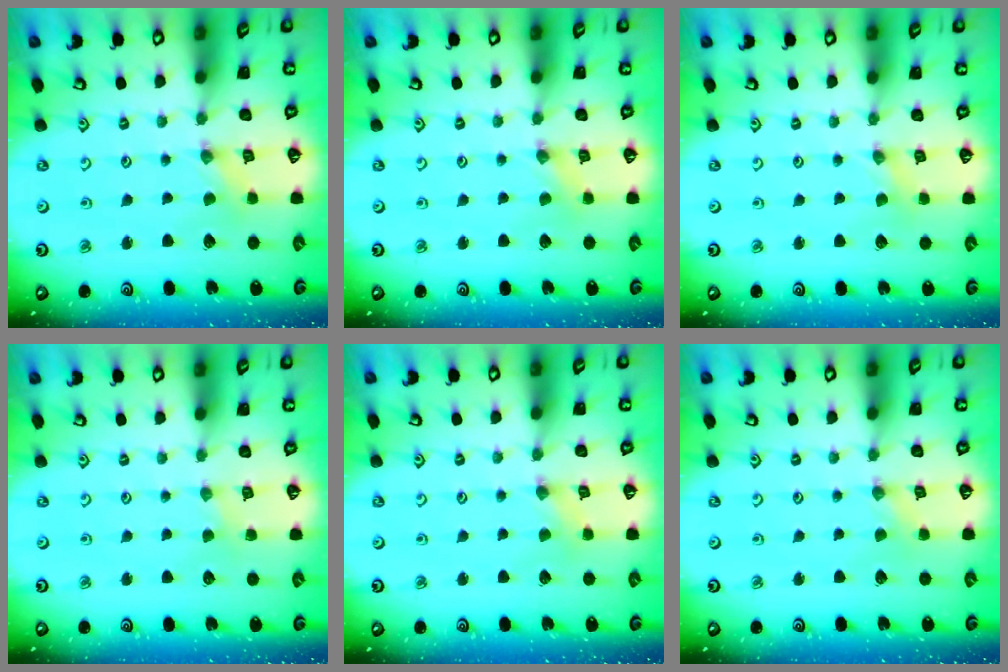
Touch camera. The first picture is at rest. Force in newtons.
{"total": 0.0}
{"total": 0.0}
{"total": 1.3, "press": 1.2, "slide": 0.3}
{"total": 0.6, "press": 0.6, "slide": 0.2}
{"total": 0.0}